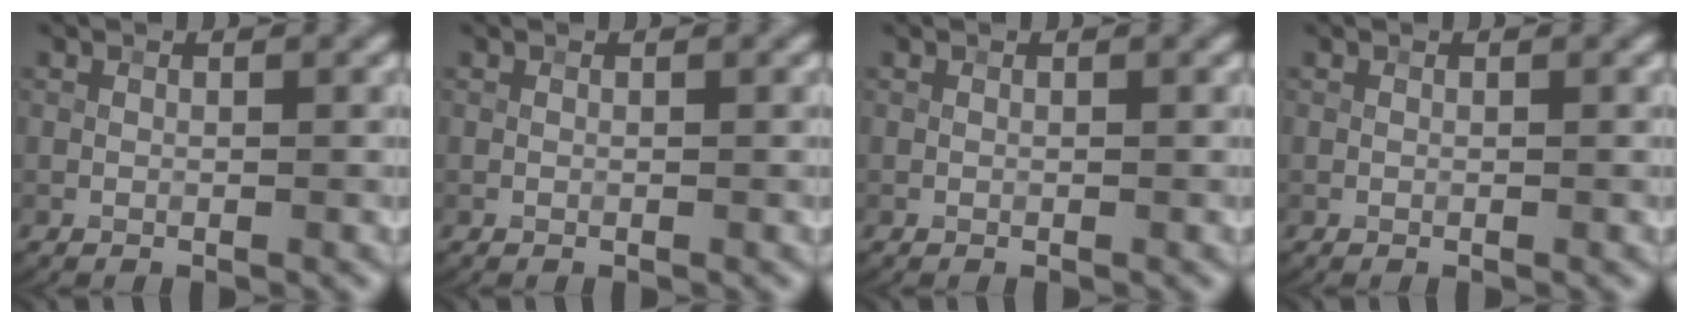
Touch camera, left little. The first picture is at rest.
{"total": 0.0}
{"total": 0.0}
{"total": 0.0}